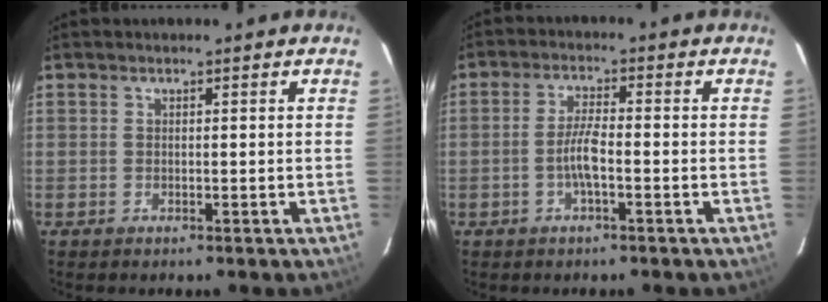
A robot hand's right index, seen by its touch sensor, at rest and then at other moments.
{"total": 4.3, "force": [-1.6, 0.6, 3.9], "torque": [-0.082, 0.003, -0.031]}